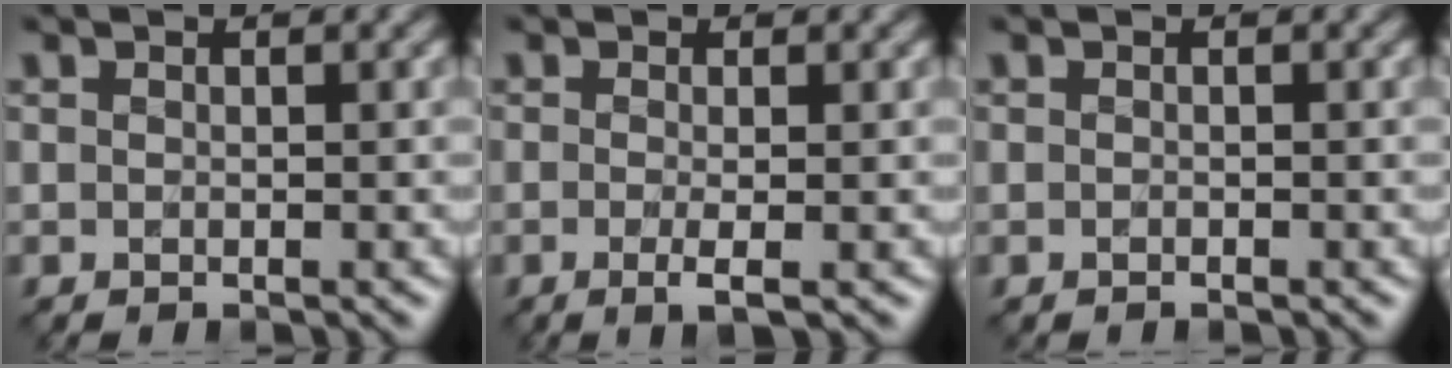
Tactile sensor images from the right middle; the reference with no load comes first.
{"total": 1.9, "force": [-0.4, 0.4, 1.8], "torque": [-0.031, -0.004, -0.008]}
{"total": 0.0}